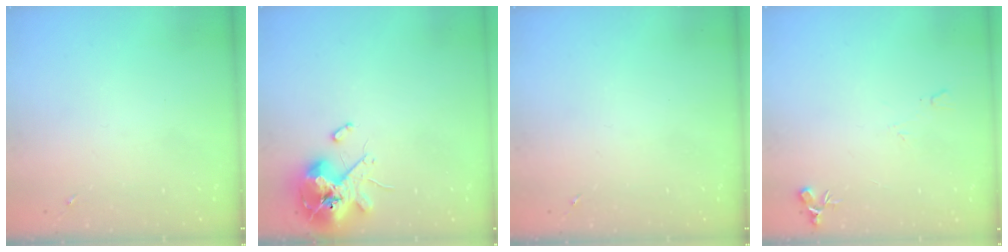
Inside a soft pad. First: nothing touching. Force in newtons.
{"total": 13.9, "press": 13.7, "slide": 2.2}
{"total": 0.0}
{"total": 6.9, "press": 6.9, "slide": 0.7}